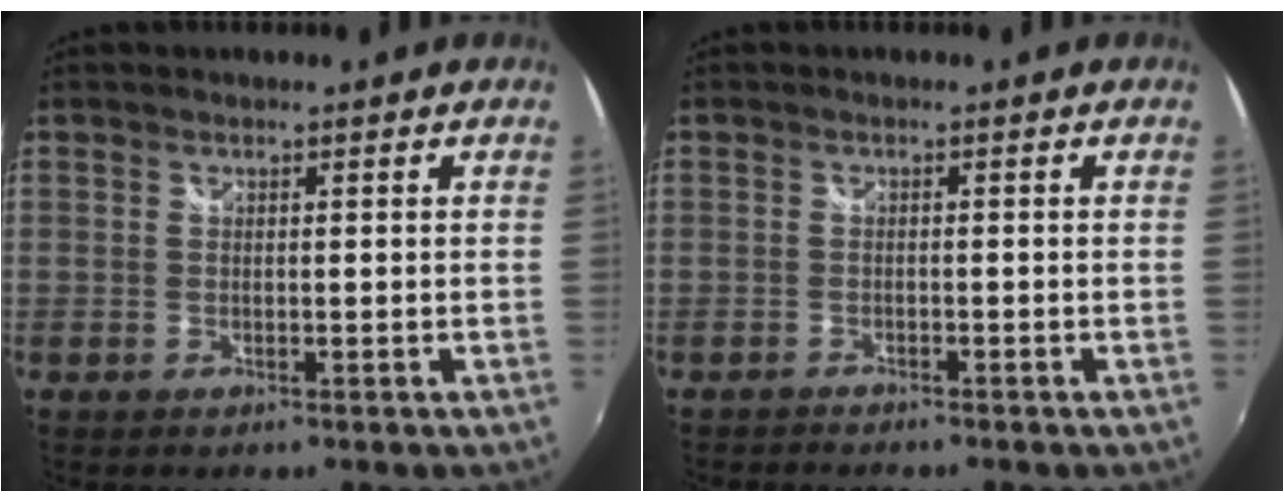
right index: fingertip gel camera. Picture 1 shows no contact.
{"total": 1.8, "force": [-1.8, 0.2, 0.2], "torque": [-0.016, -0.006, -0.034]}